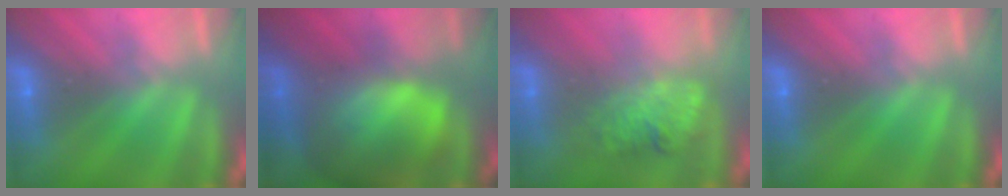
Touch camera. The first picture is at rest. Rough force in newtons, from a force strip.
{"total": 9.6}
{"total": 3.0}
{"total": 0.0}